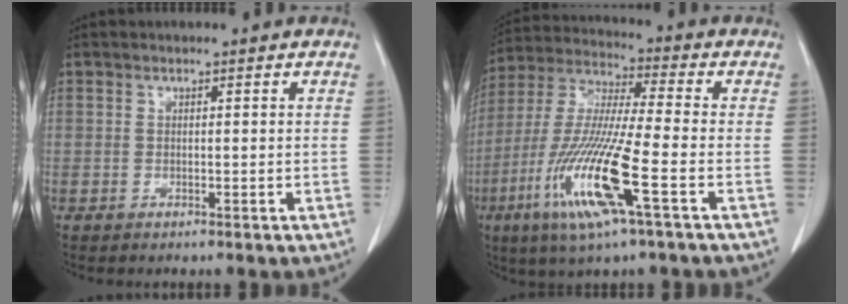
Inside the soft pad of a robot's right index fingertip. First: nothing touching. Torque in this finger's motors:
{"motor_torque": [2.14, 0.00, 1.05, 0.21]}